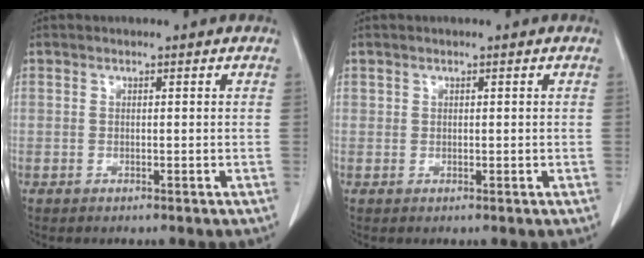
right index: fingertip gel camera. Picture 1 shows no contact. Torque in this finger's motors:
{"motor_torque": [-0.20, 0.22, -0.04, -0.01]}